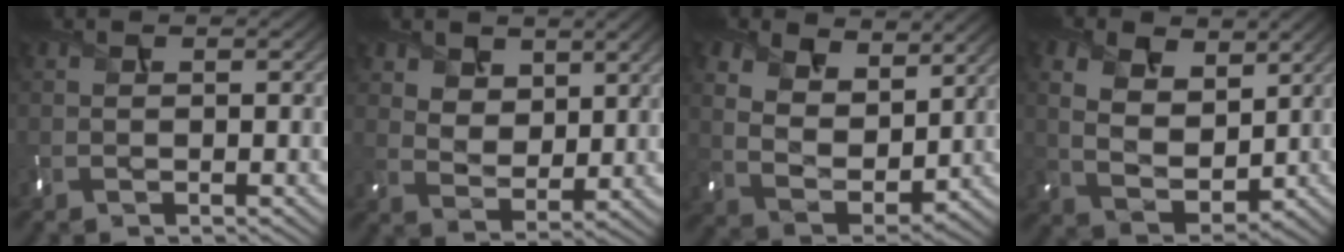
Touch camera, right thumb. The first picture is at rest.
{"total": 5.3, "force": [3.3, 3.3, 2.5], "torque": [-0.064, -0.013, 0.062]}
{"total": 11.2, "force": [6.9, 6.3, 6.2], "torque": [-0.160, -0.018, 0.119]}
{"total": 9.5, "force": [4.3, 6.1, 6.0], "torque": [-0.152, -0.003, 0.079]}